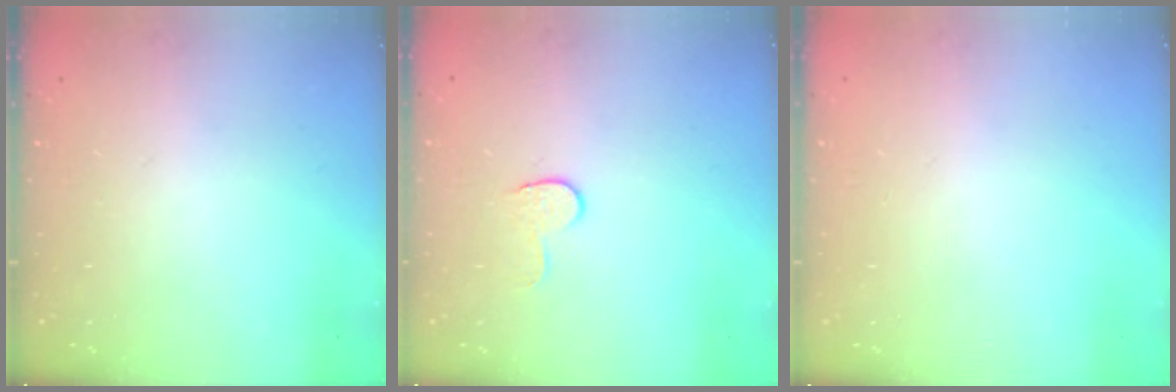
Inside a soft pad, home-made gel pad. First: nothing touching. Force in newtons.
{"total": 5.9, "press": 5.9, "slide": 0.5}
{"total": 0.6, "press": 0.6, "slide": 0.2}